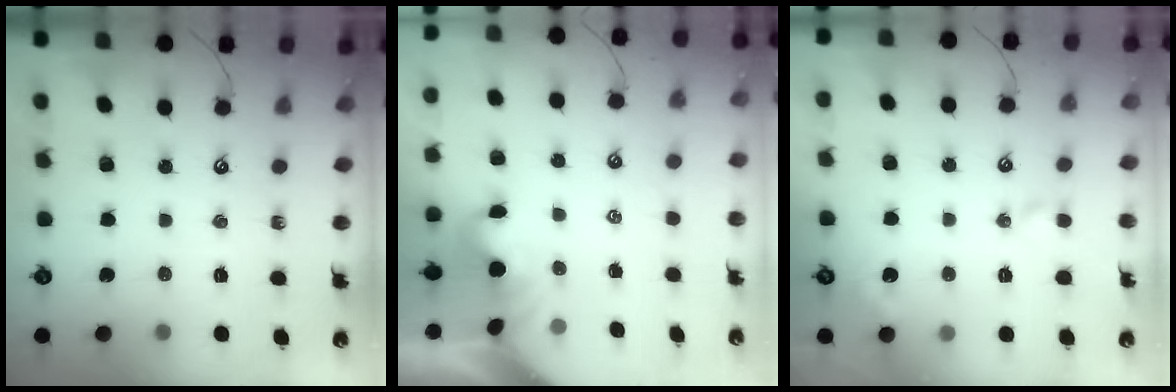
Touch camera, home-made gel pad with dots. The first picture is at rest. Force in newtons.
{"total": 0.7, "press": 0.1, "slide": 0.7}
{"total": 3.0, "press": 2.9, "slide": 0.8}